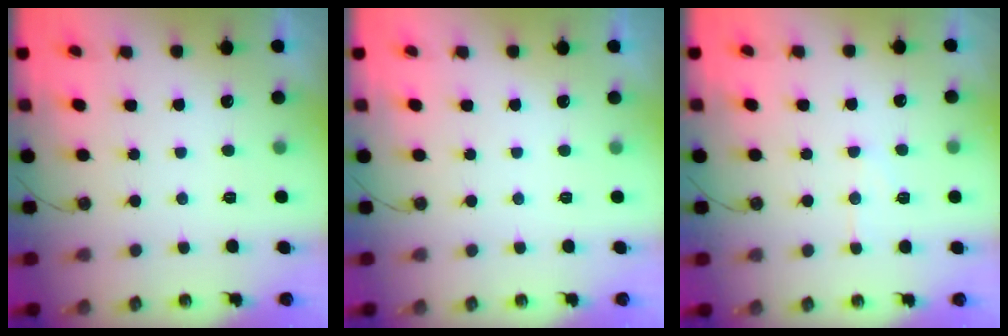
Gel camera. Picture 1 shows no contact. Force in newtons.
{"total": 0.0}
{"total": 6.5, "press": 6.4, "slide": 0.6}